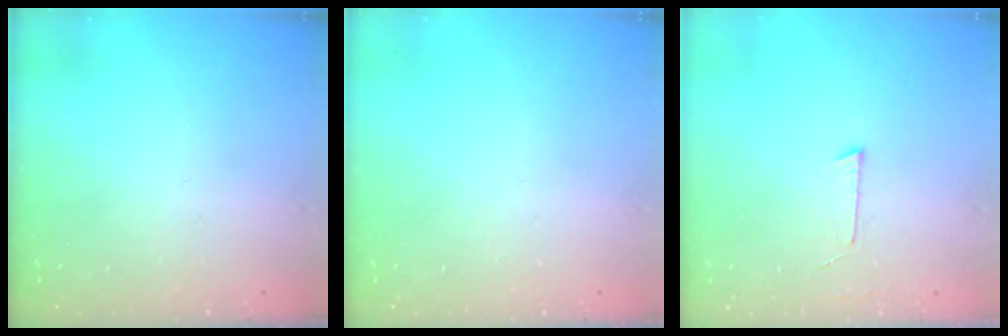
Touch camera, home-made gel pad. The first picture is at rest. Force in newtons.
{"total": 0.0}
{"total": 2.7, "press": 2.7, "slide": 0.2}